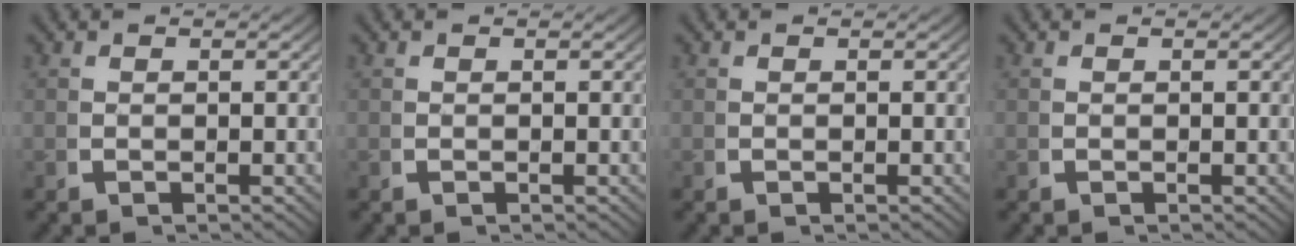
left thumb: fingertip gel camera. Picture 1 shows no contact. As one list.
[{"total": 0.0}, {"total": 0.0}, {"total": 0.0}]